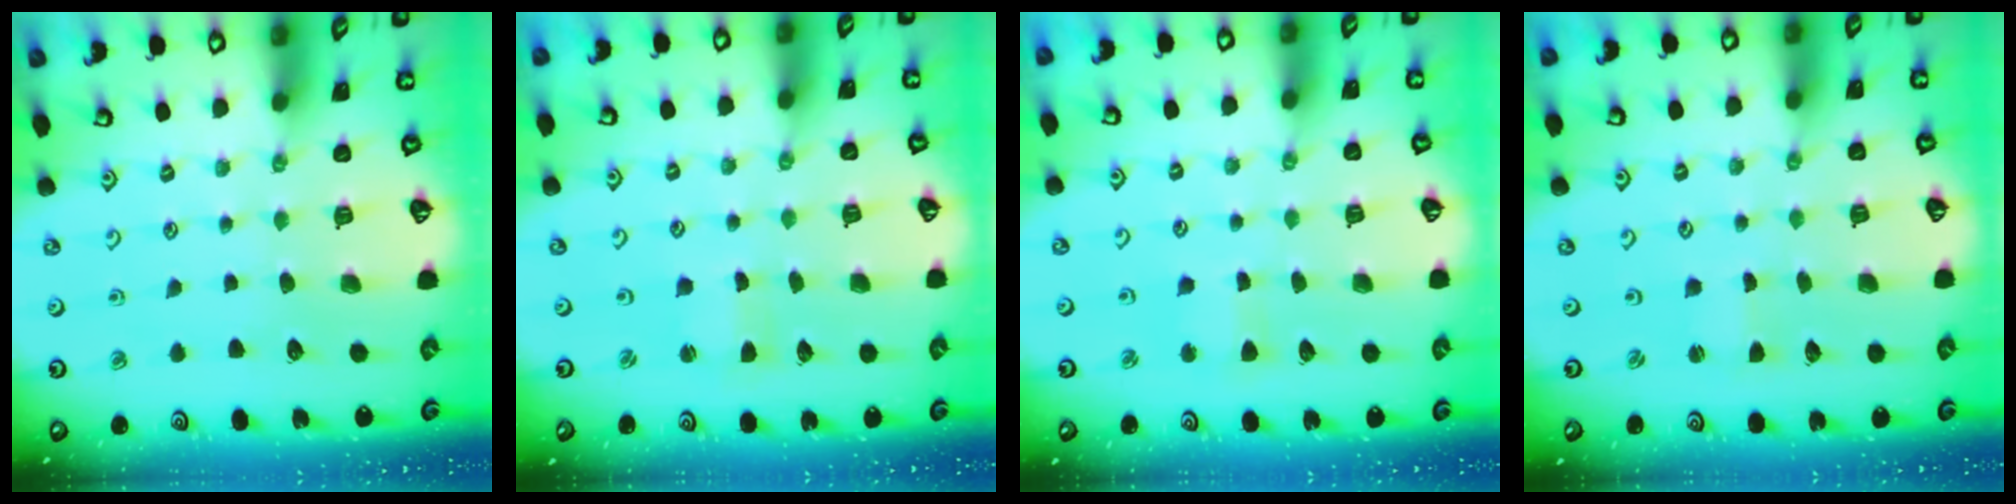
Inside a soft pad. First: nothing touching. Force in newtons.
{"total": 1.1, "press": 1.0, "slide": 0.2}
{"total": 2.8, "press": 2.7, "slide": 0.4}
{"total": 0.6, "press": 0.6, "slide": 0.0}